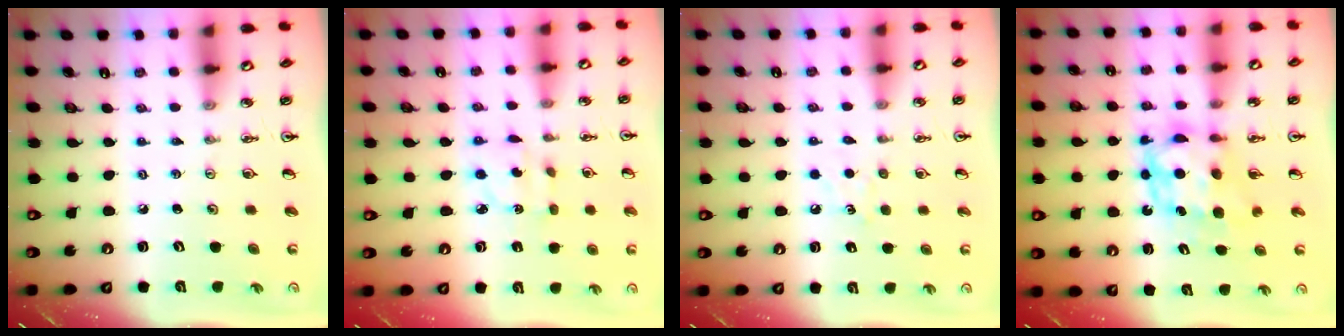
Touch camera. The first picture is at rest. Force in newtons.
{"total": 2.9, "press": 2.9, "slide": 0.1}
{"total": 5.3, "press": 5.2, "slide": 0.8}
{"total": 7.1, "press": 7.1, "slide": 0.4}